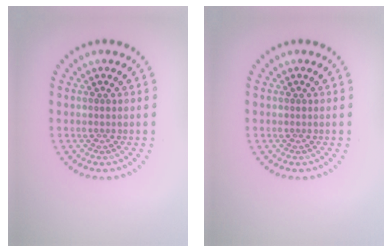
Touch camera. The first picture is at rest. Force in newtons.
{"total": 0.0}